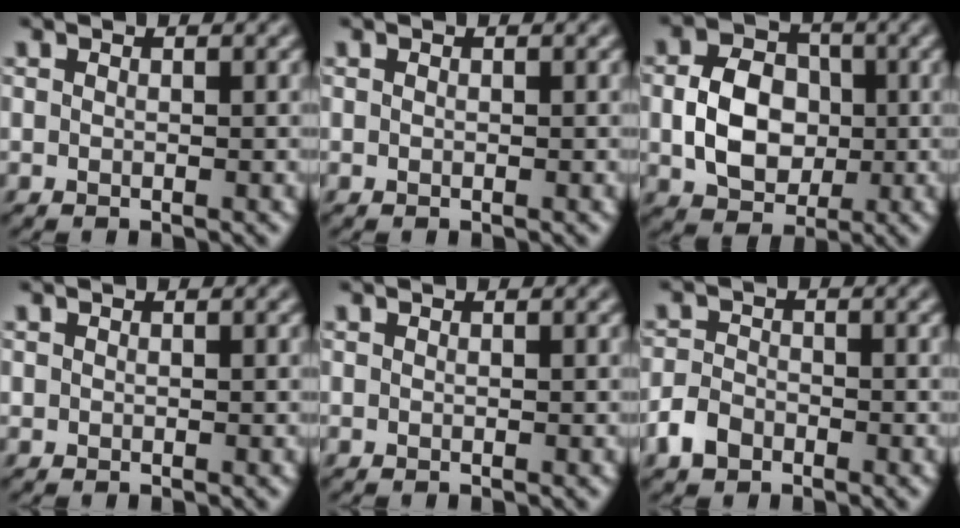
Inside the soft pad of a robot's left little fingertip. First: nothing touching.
{"total": 0.0}
{"total": 6.0, "force": [-0.5, 4.6, 3.8], "torque": [-0.072, 0.003, -0.011]}
{"total": 0.0}
{"total": 0.0}
{"total": 2.6, "force": [-1.7, 1.7, 1.0], "torque": [-0.019, 0.003, -0.038]}